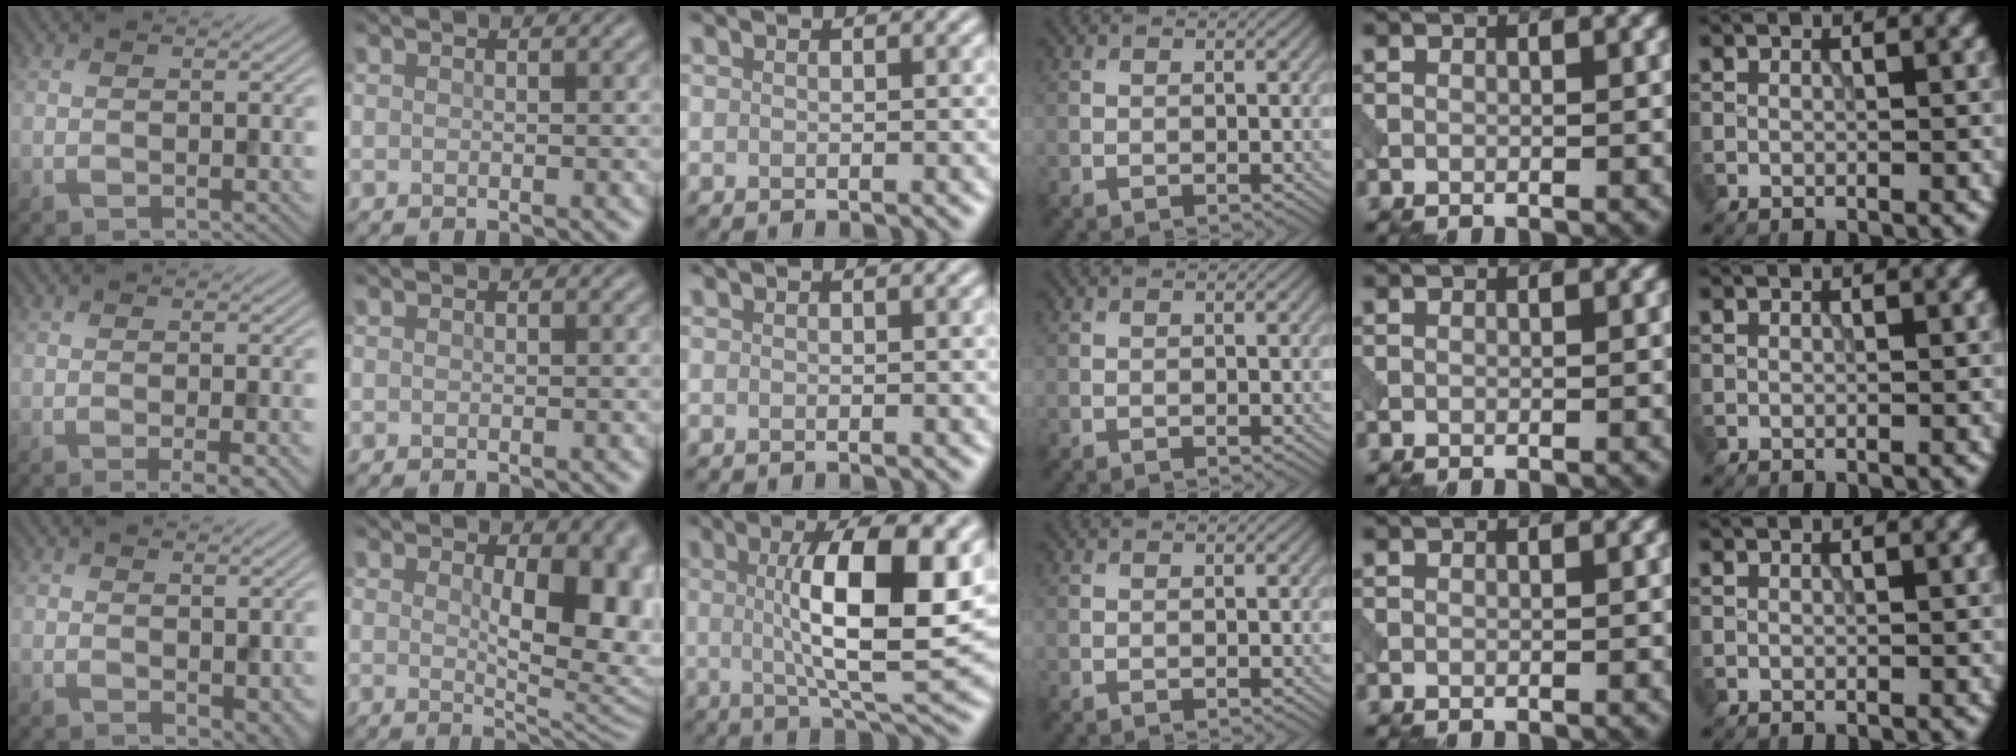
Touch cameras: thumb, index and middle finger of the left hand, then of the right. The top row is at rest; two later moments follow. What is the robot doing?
{"motion": "pour", "object": "beaker"}